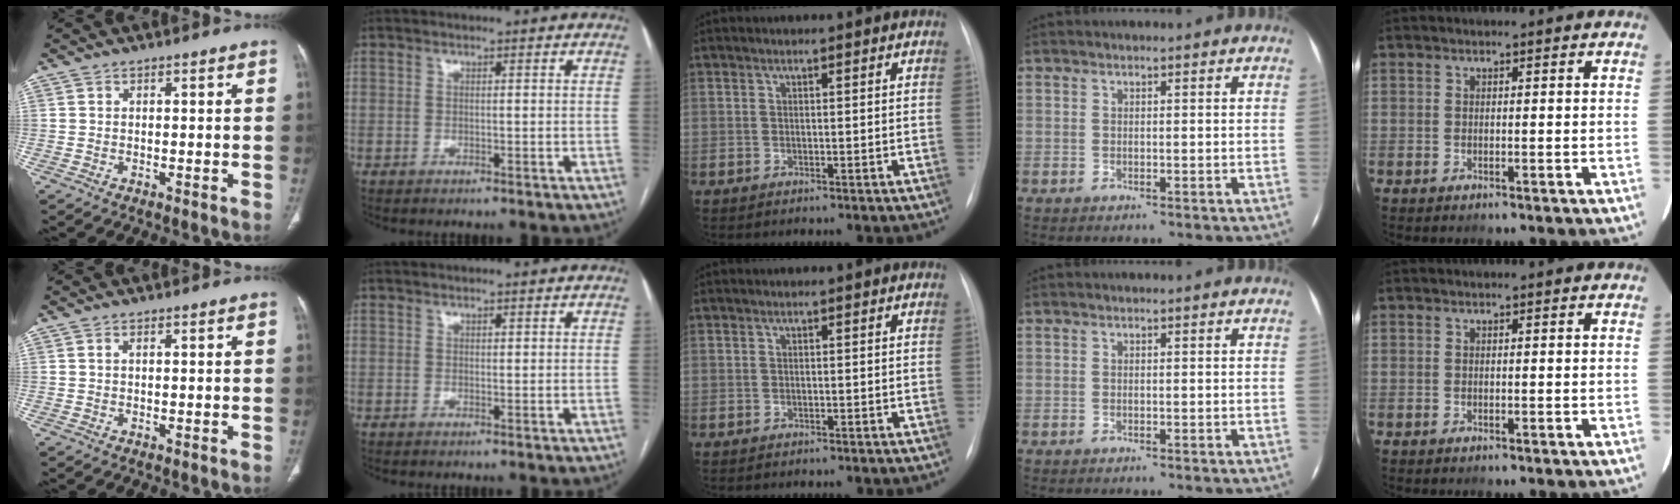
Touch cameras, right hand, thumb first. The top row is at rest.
{"thumb": {"total": 0.6, "force": [0.2, 0.3, 0.5], "torque": [-0.012, 0.005, 0.003]}, "index": {"total": 0.6, "force": [0.3, 0.3, 0.3], "torque": [-0.003, -0.001, 0.004]}}